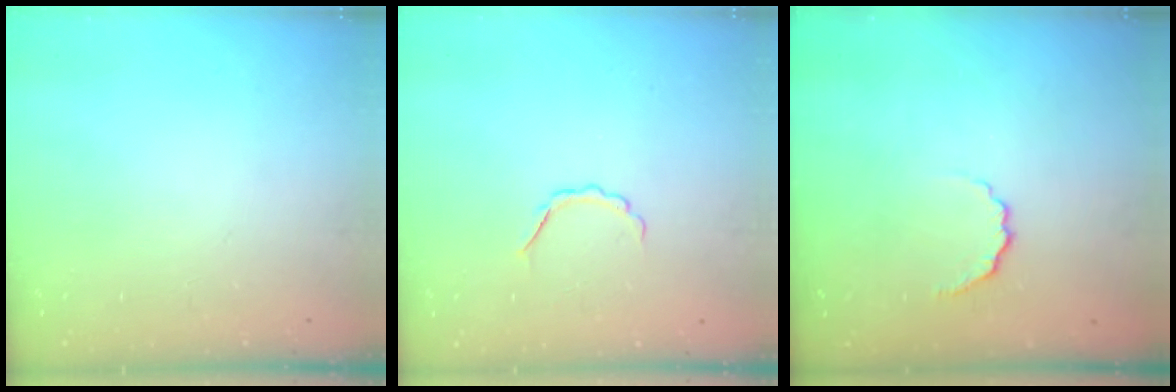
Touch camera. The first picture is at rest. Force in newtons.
{"total": 3.7, "press": 3.7, "slide": 0.7}
{"total": 4.0, "press": 3.9, "slide": 1.0}